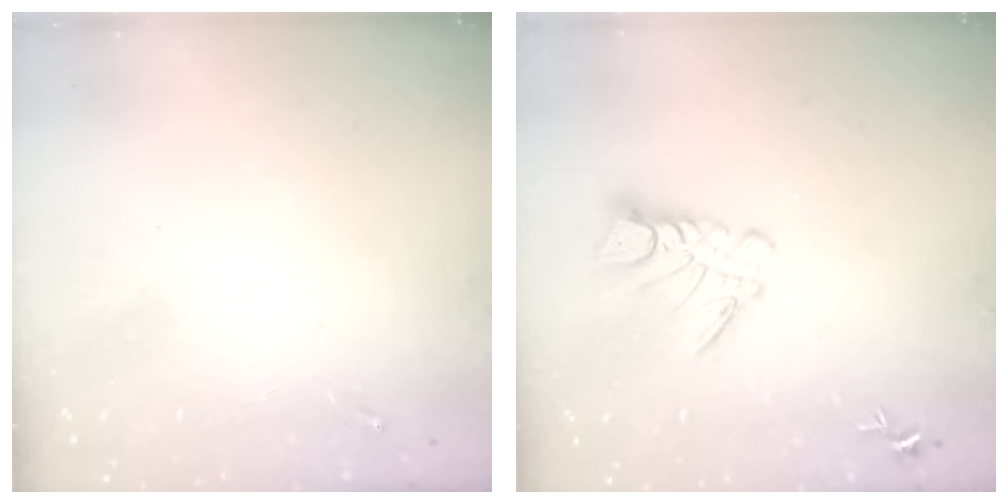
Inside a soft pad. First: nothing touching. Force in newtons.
{"total": 9.2, "press": 9.2, "slide": 0.9}